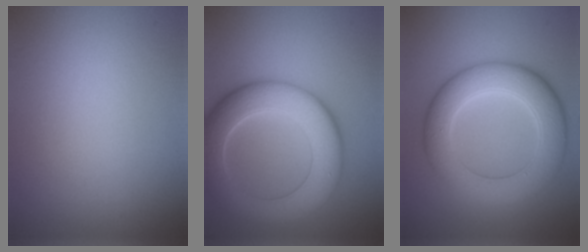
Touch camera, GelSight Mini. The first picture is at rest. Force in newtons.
{"total": 8.5, "press": 8.5, "slide": 0.4}
{"total": 7.5, "press": 7.5, "slide": 0.4}